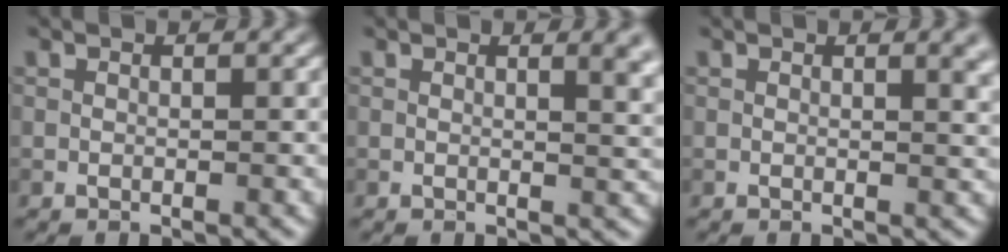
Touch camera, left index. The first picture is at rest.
{"total": 3.6, "force": [1.4, 1.5, 3.0], "torque": [-0.015, 0.010, 0.014]}
{"total": 2.9, "force": [1.2, 1.2, 2.3], "torque": [-0.012, 0.007, 0.014]}